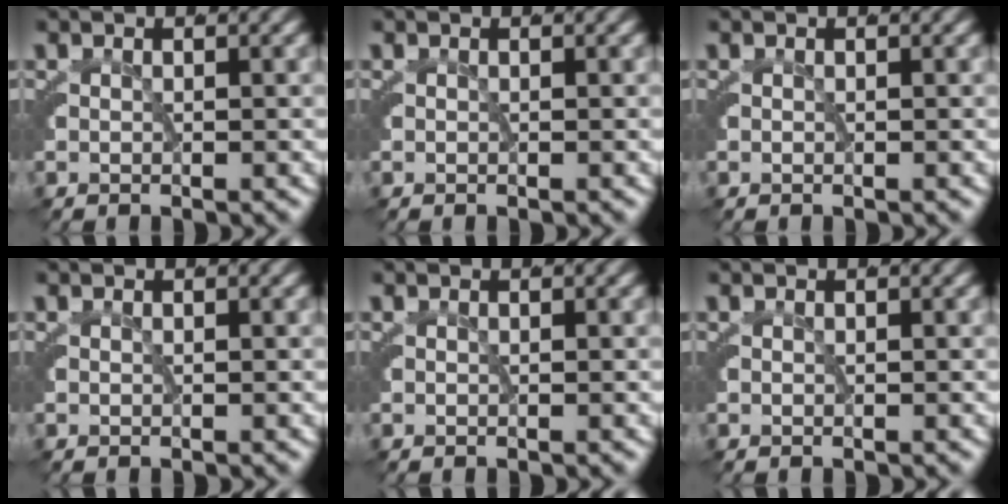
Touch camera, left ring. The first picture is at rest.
{"total": 0.0}
{"total": 0.0}
{"total": 0.0}
{"total": 0.0}
{"total": 0.0}